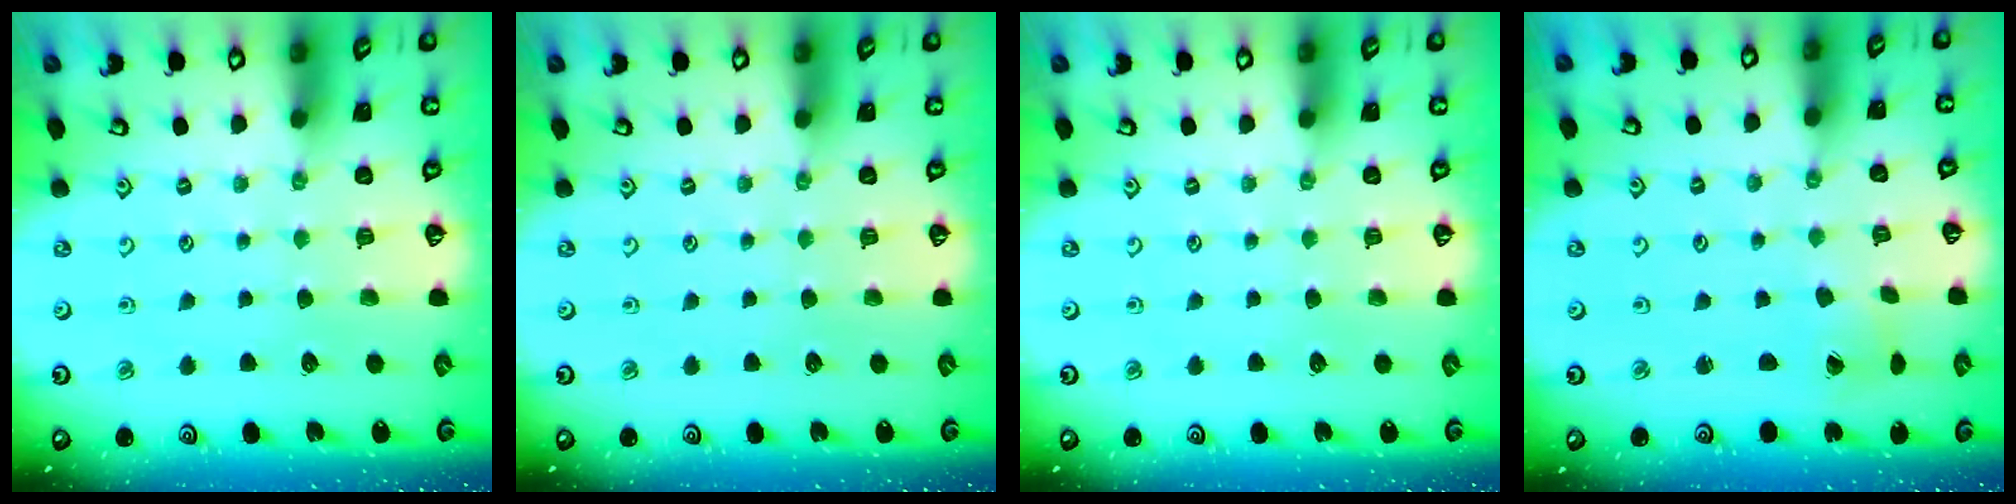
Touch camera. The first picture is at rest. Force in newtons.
{"total": 0.0}
{"total": 0.0}
{"total": 1.6, "press": 1.6, "slide": 0.2}